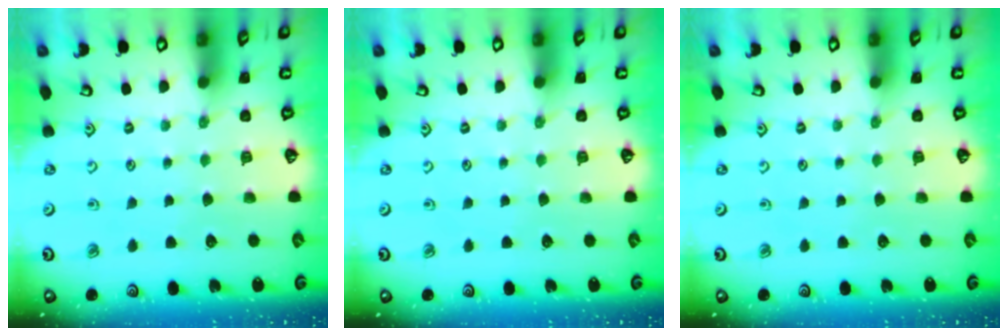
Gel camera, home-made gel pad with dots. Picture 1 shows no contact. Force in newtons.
{"total": 0.0}
{"total": 0.0}